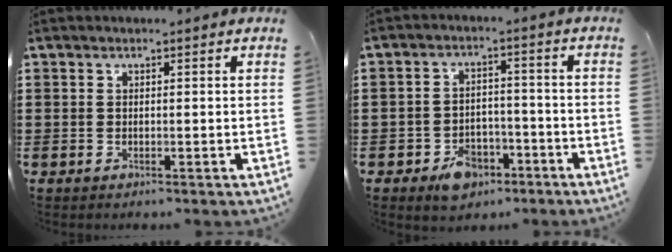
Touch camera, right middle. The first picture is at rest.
{"total": 5.7, "force": [-4.0, 3.3, 2.2], "torque": [-0.042, 0.019, -0.075]}